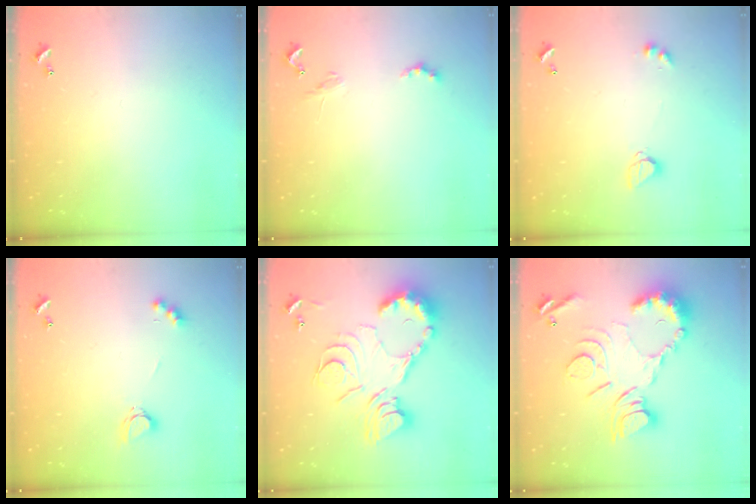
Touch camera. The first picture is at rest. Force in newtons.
{"total": 1.1, "press": 1.1, "slide": 0.4}
{"total": 3.4, "press": 3.4, "slide": 0.5}
{"total": 2.8, "press": 2.8, "slide": 0.5}
{"total": 23.7, "press": 23.5, "slide": 2.6}
{"total": 16.2, "press": 16.1, "slide": 2.0}